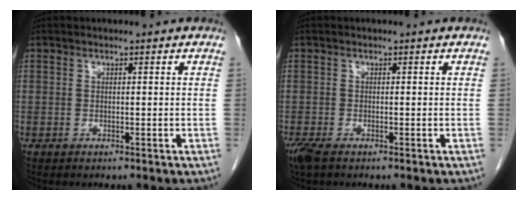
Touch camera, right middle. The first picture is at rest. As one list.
[{"total": 3.0, "force": [-2.1, 1.0, 1.9], "torque": [-0.050, -0.012, -0.038]}]